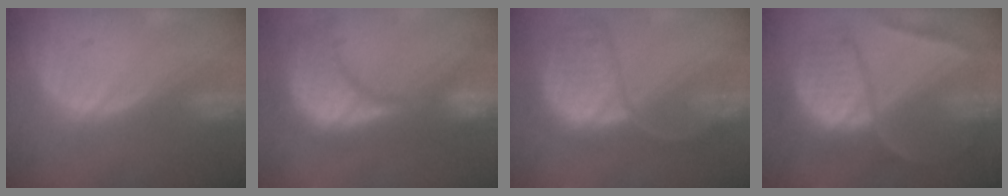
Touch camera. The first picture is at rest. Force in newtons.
{"total": 15.3, "press": 12.2, "slide": 9.3}
{"total": 11.3, "press": 9.9, "slide": 5.5}
{"total": 10.8, "press": 10.7, "slide": 1.0}